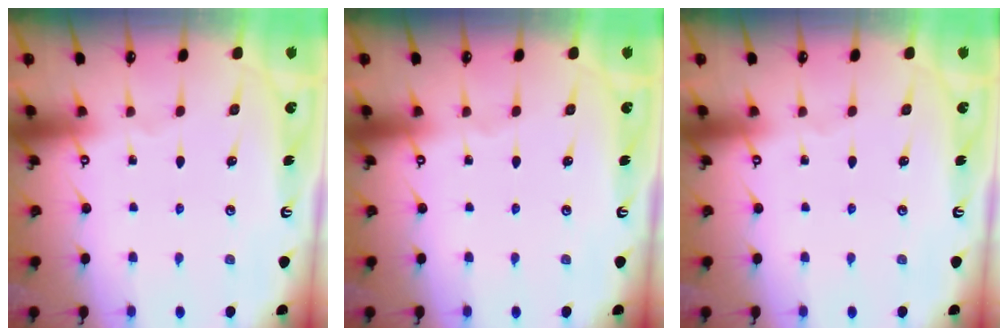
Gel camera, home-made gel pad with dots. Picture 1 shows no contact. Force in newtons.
{"total": 0.0}
{"total": 0.0}